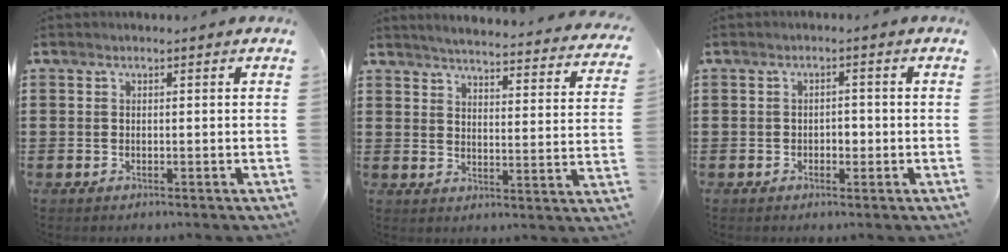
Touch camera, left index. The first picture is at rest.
{"total": 3.6, "force": [3.5, -0.5, 1.0], "torque": [-0.040, -0.034, 0.052]}
{"total": 1.6, "force": [-0.6, 1.1, 1.0], "torque": [-0.023, 0.005, -0.015]}